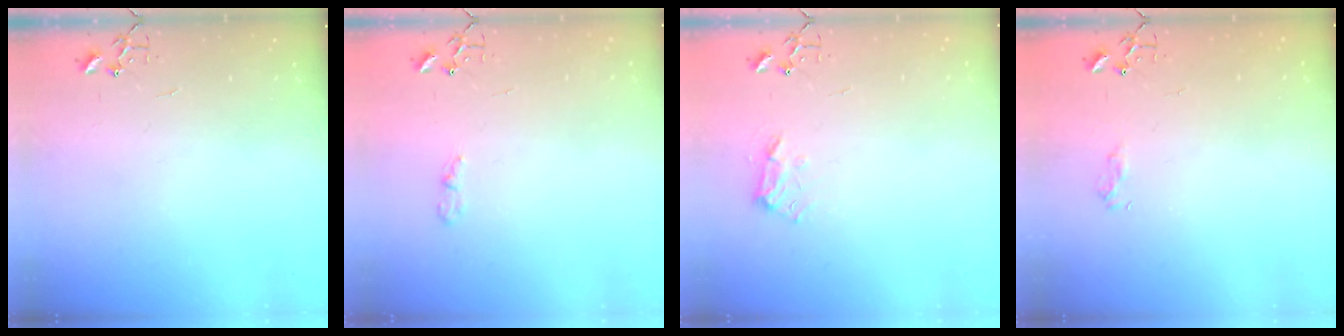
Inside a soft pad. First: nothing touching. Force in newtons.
{"total": 3.3, "press": 3.3, "slide": 0.5}
{"total": 9.0, "press": 8.9, "slide": 1.1}
{"total": 7.1, "press": 7.1, "slide": 0.8}